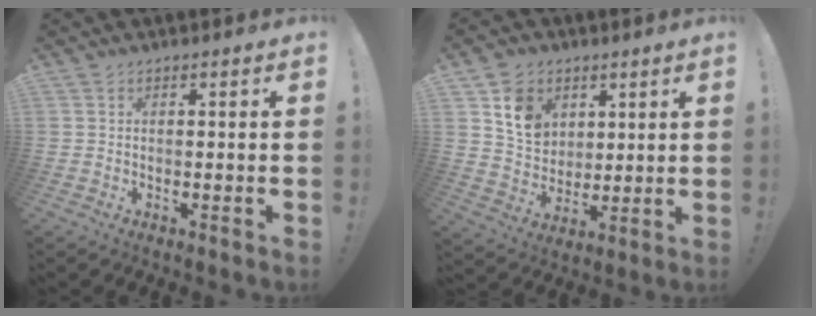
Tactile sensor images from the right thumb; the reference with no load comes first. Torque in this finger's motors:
{"motor_torque": [-0.68, 0.96, 0.40, -0.10, 0.31]}